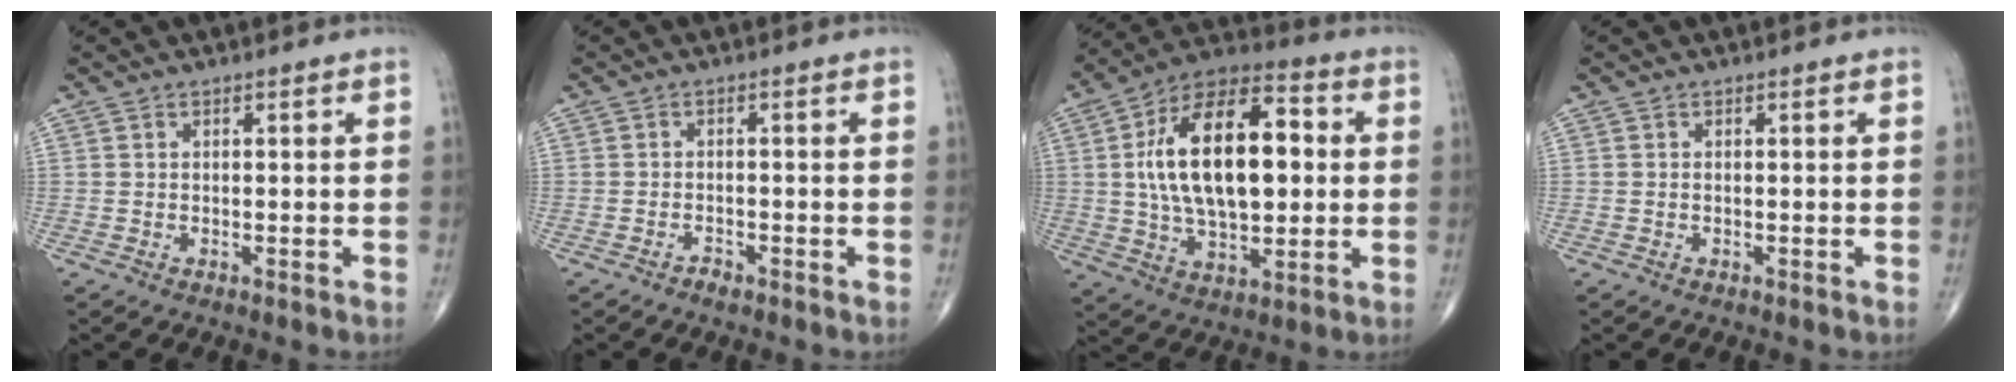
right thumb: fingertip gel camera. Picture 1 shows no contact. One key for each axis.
{"total": 1.3, "fx": -1.1, "fy": 0.5, "fz": 0.6, "tx": -0.015, "ty": 0.004, "tz": -0.020}
{"total": 22.9, "fx": 2.3, "fy": 12.1, "fz": 19.2, "tx": -0.313, "ty": 0.018, "tz": 0.037}
{"total": 0.0}